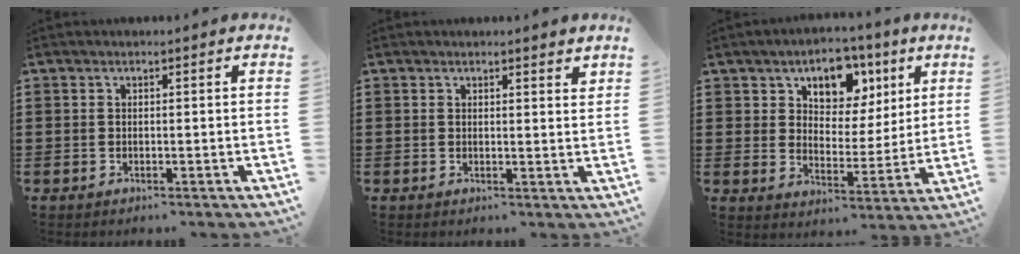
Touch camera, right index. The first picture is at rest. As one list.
[{"total": 1.0, "force": [0.9, 0.4, 0.2], "torque": [0.002, 0.001, 0.016]}, {"total": 7.0, "force": [4.5, 4.8, 2.3], "torque": [-0.063, -0.011, 0.074]}]